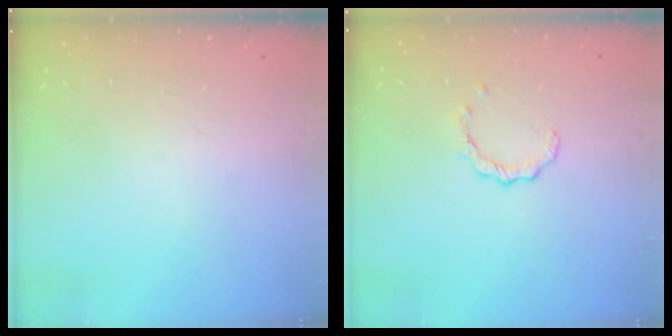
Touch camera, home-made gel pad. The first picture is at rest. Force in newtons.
{"total": 1.8, "press": 1.8, "slide": 0.3}